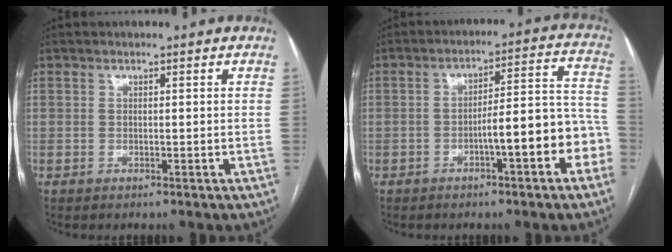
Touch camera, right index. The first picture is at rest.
{"total": 10.5, "force": [-4.1, 1.8, 9.5], "torque": [-0.118, 0.039, -0.051]}